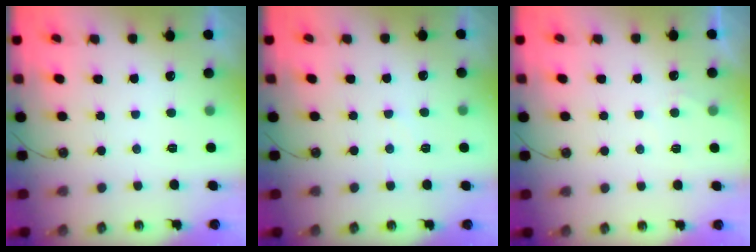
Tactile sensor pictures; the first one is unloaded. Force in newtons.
{"total": 3.7, "press": 3.6, "slide": 0.6}
{"total": 3.6, "press": 3.6, "slide": 0.5}